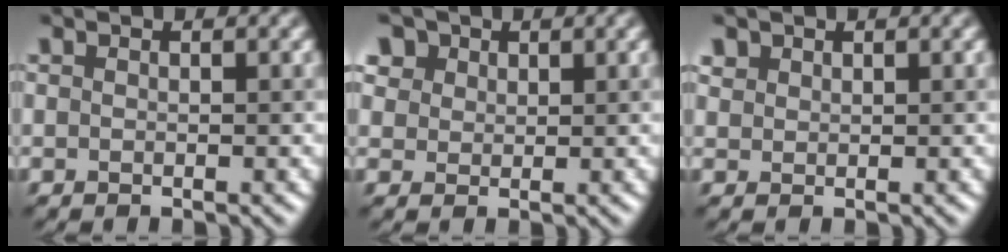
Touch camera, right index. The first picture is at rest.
{"total": 4.5, "force": [3.1, 3.0, 1.4], "torque": [-0.058, 0.013, 0.062]}
{"total": 1.0, "force": [0.9, 0.4, -0.4], "torque": [0.005, 0.009, 0.025]}